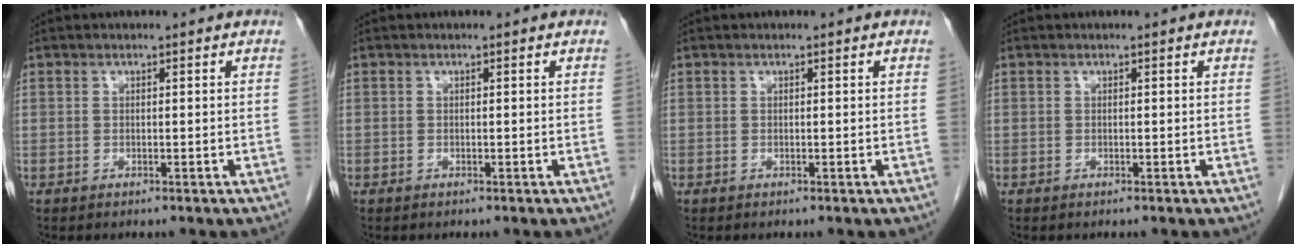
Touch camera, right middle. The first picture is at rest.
{"total": 0.0}
{"total": 0.0}
{"total": 0.0}